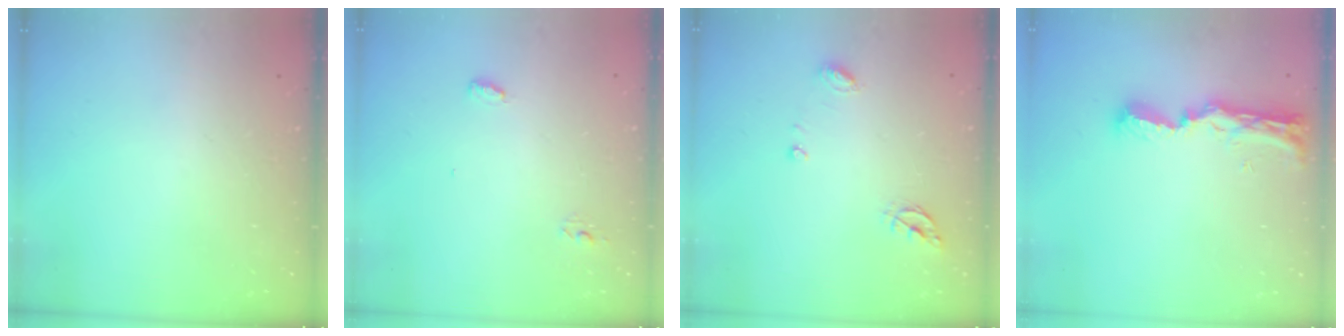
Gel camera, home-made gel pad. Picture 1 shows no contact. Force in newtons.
{"total": 4.3, "press": 4.0, "slide": 1.6}
{"total": 6.4, "press": 6.4, "slide": 0.5}
{"total": 8.8, "press": 8.8, "slide": 1.0}